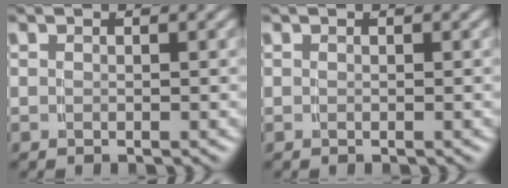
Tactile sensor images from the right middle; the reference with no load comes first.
{"total": 0.0}